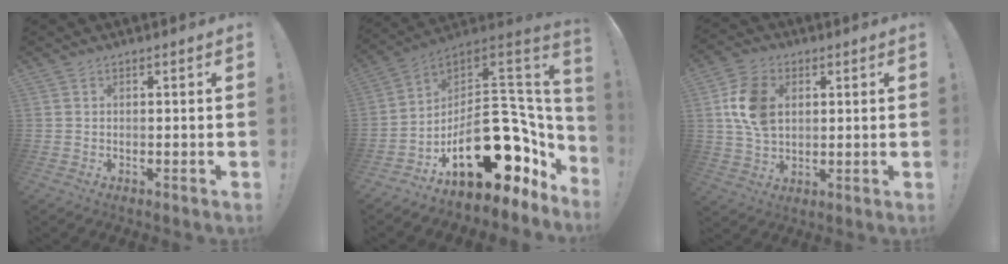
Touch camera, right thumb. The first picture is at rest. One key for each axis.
{"total": 26.5, "fx": -7.9, "fy": 15.6, "fz": 20.0, "tx": -0.278, "ty": 0.020, "tz": -0.090}
{"total": 13.1, "fx": 2.8, "fy": 9.5, "fz": 8.6, "tx": -0.159, "ty": 0.004, "tz": 0.054}